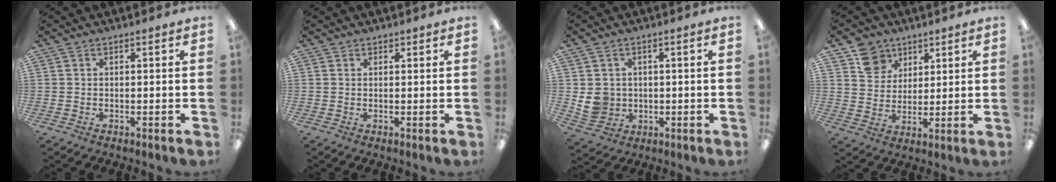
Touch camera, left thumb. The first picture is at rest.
{"total": 0.8, "force": [0.6, 0.5, 0.0], "torque": [0.007, -0.003, 0.010]}
{"total": 5.7, "force": [0.8, 5.3, 1.9], "torque": [-0.036, 0.006, 0.019]}
{"total": 8.7, "force": [5.5, 6.6, 1.2], "torque": [-0.027, -0.022, 0.106]}